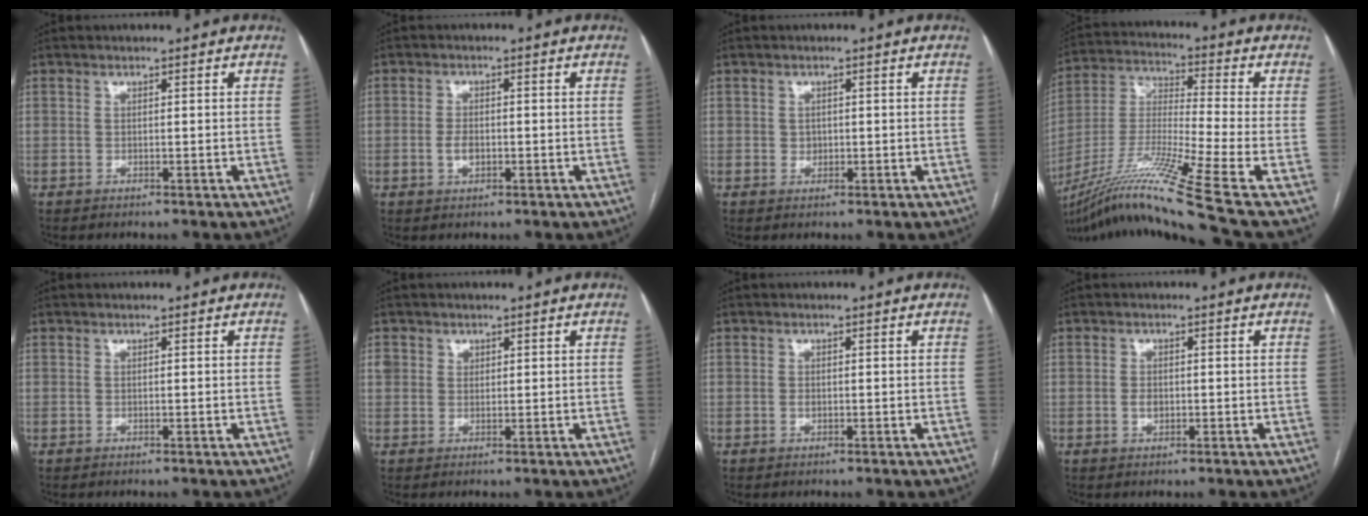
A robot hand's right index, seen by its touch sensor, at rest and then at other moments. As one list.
[{"total": 2.8, "force": [-0.6, 1.5, 2.2], "torque": [-0.042, 0.001, -0.010]}, {"total": 1.4, "force": [0.1, 1.2, 0.6], "torque": [-0.006, 0.001, 0.004]}, {"total": 18.2, "force": [-12.6, -3.2, 12.7], "torque": [-0.267, -0.018, -0.232]}, {"total": 0.0}, {"total": 3.4, "force": [1.3, 3.0, 0.9], "torque": [-0.019, 0.013, 0.030]}, {"total": 0.8, "force": [-0.1, 0.6, 0.6], "torque": [-0.011, 0.000, -0.002]}, {"total": 1.7, "force": [-0.3, 1.2, 1.3], "torque": [-0.021, 0.002, -0.003]}]